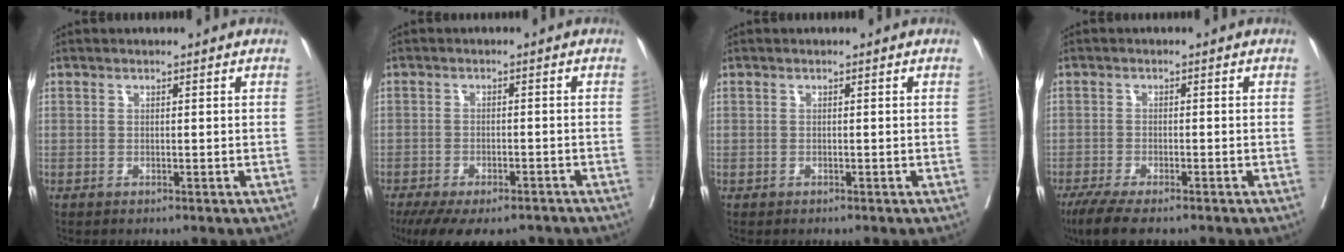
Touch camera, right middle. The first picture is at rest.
{"total": 13.4, "force": [-10.5, 5.0, 6.7], "torque": [-0.135, -0.018, -0.144]}
{"total": 0.0}
{"total": 7.1, "force": [-5.3, 1.6, 4.4], "torque": [-0.073, -0.017, -0.088]}